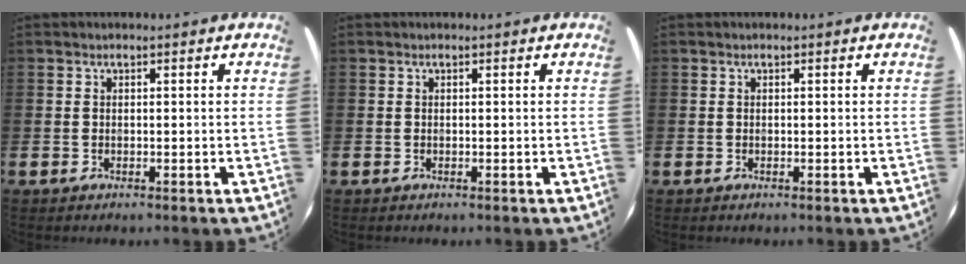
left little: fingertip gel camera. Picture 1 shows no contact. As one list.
[{"total": 0.0}, {"total": 0.0}]